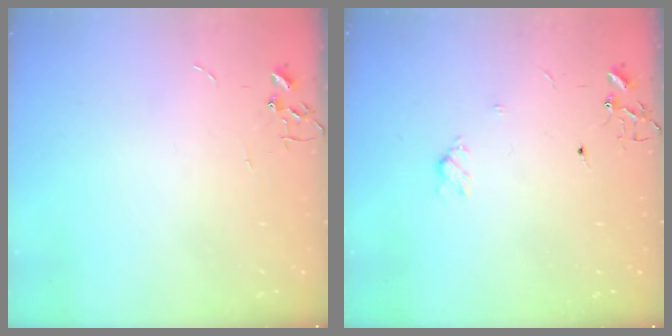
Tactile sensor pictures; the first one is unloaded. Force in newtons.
{"total": 4.4, "press": 4.4, "slide": 0.6}